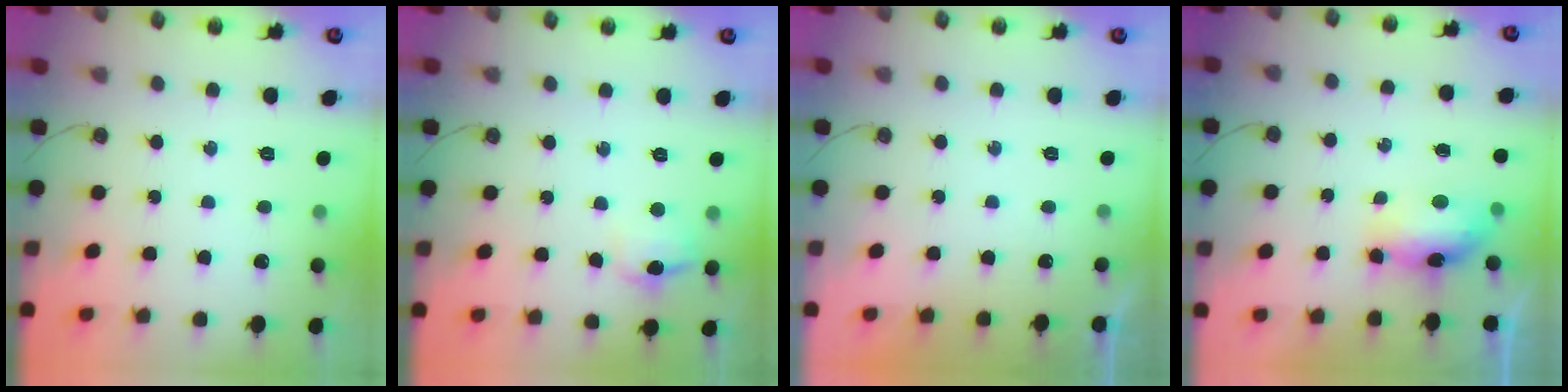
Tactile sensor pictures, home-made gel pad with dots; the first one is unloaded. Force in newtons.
{"total": 9.1, "press": 9.1, "slide": 0.9}
{"total": 0.0}
{"total": 7.2, "press": 7.2, "slide": 0.7}